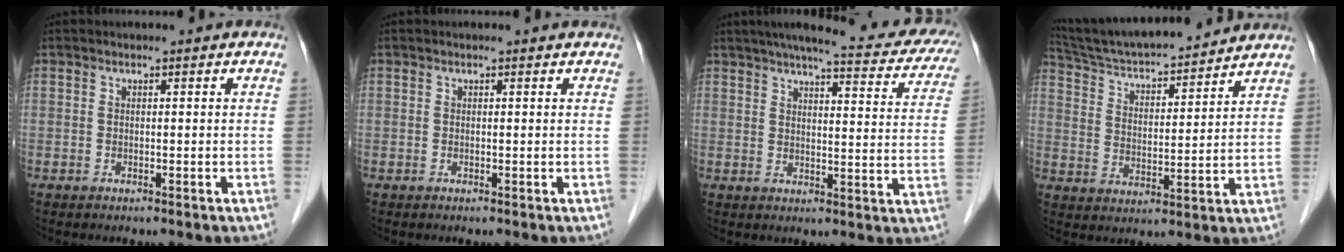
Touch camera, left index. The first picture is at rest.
{"total": 0.0}
{"total": 22.5, "force": [19.0, 3.4, 11.6], "torque": [-0.151, -0.012, 0.215]}
{"total": 18.7, "force": [17.2, 2.1, 6.9], "torque": [-0.118, 0.019, 0.272]}